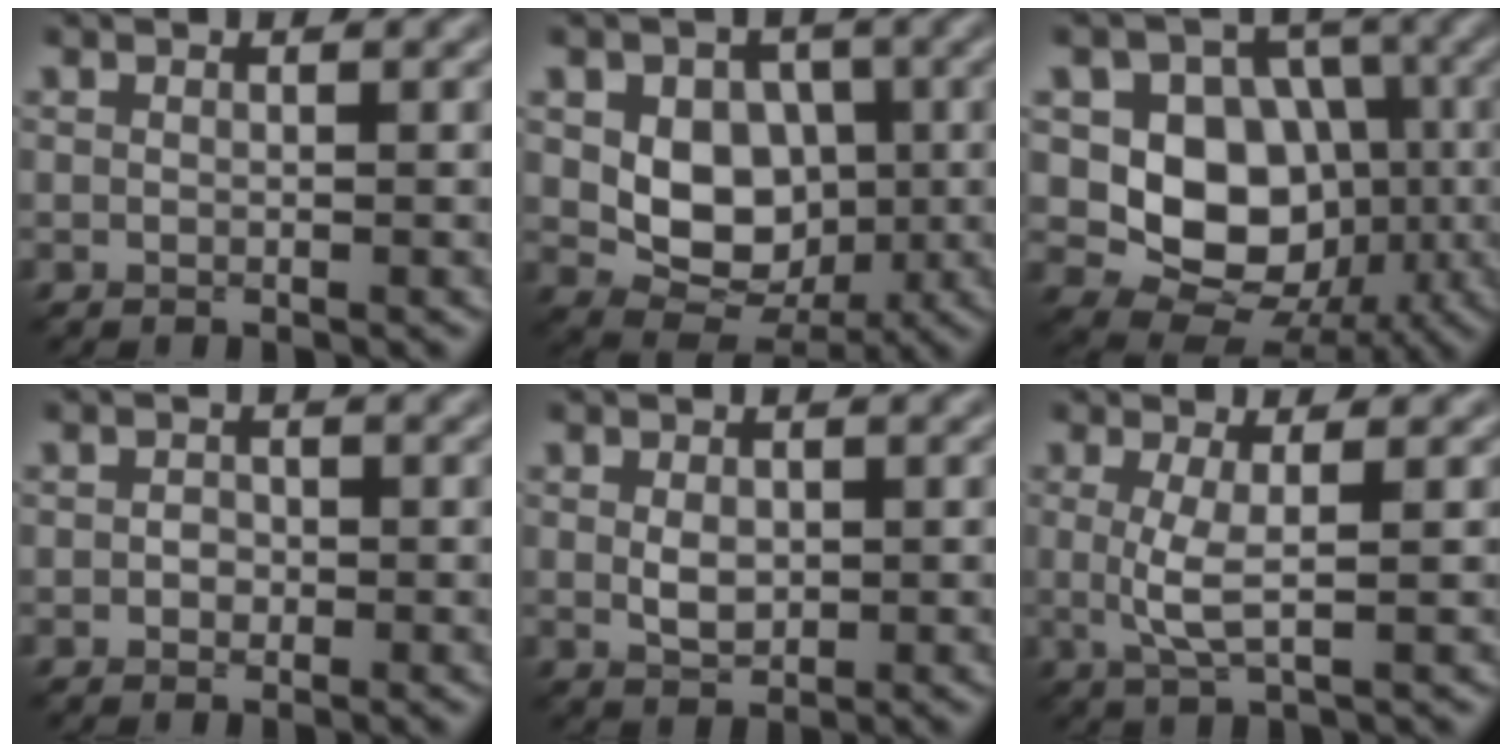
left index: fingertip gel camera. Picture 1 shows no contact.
{"total": 6.8, "force": [0.0, 5.2, 4.4], "torque": [-0.074, -0.007, -0.004]}
{"total": 9.3, "force": [-0.8, 7.4, 5.6], "torque": [-0.090, -0.007, -0.033]}
{"total": 1.1, "force": [-0.3, 1.0, 0.5], "torque": [-0.007, -0.002, -0.008]}
{"total": 1.9, "force": [0.0, 1.3, 1.4], "torque": [-0.029, -0.001, 0.000]}
{"total": 2.5, "force": [0.1, 0.3, 2.5], "torque": [-0.062, -0.004, 0.000]}